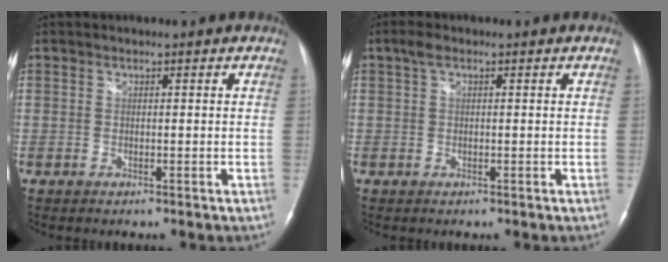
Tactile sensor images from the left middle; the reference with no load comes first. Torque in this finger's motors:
{"motor_torque": [0.68, -0.17, -0.05, 0.05]}